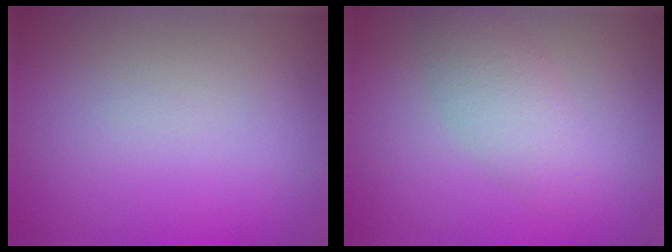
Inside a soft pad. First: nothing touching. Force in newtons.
{"total": 3.0, "press": 3.0, "slide": 0.1}